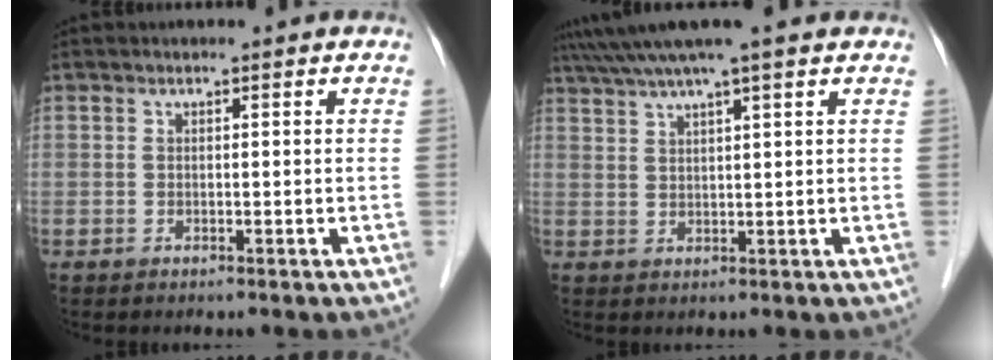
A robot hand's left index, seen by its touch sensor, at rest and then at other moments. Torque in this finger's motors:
{"motor_torque": [0.33, -0.45, 0.87, 0.21]}